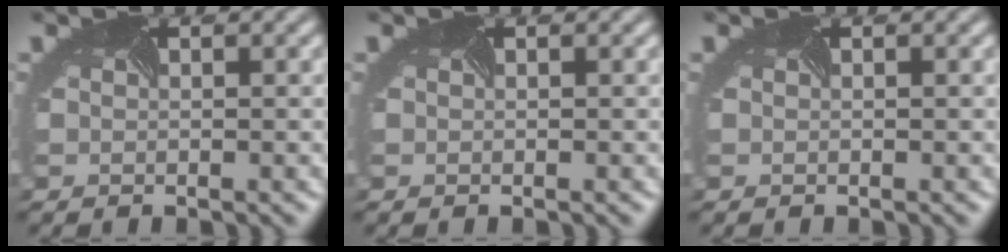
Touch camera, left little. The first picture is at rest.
{"total": 0.0}
{"total": 0.0}